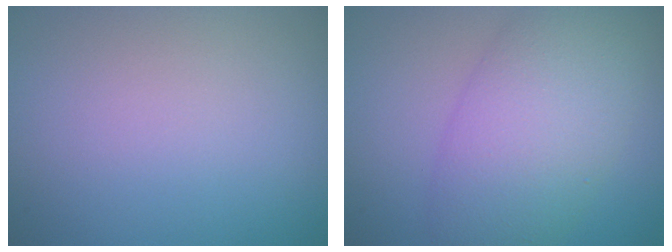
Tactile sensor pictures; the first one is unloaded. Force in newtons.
{"total": 7.7, "press": 7.7, "slide": 0.4}